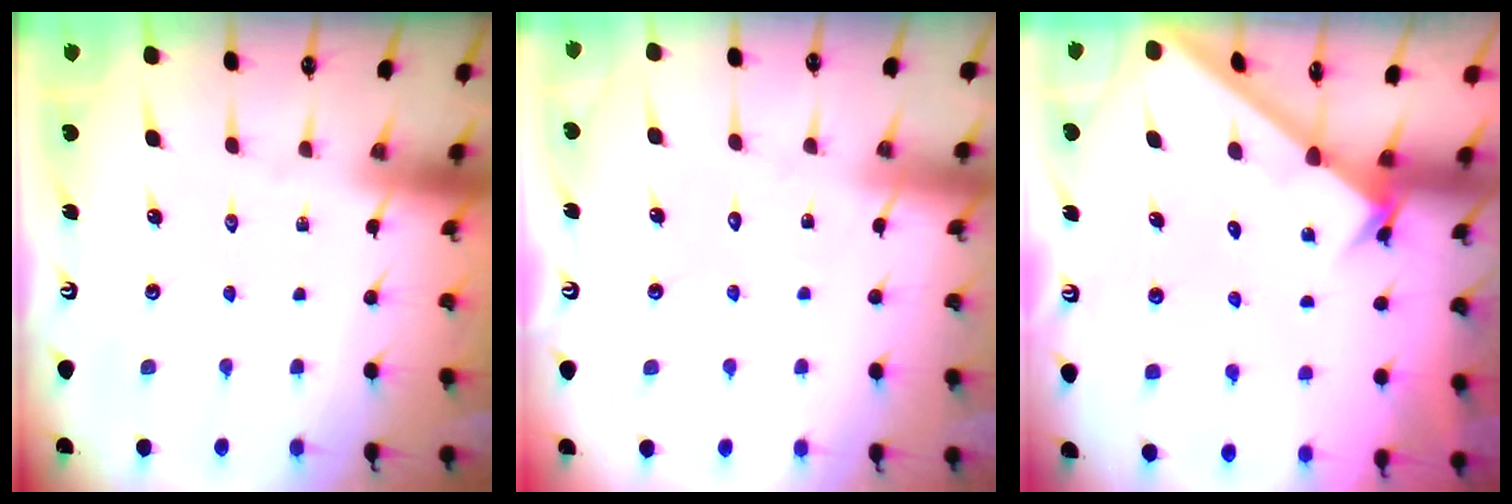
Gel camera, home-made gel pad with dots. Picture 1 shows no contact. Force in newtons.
{"total": 4.5, "press": 4.4, "slide": 0.5}
{"total": 2.1, "press": 2.1, "slide": 0.3}